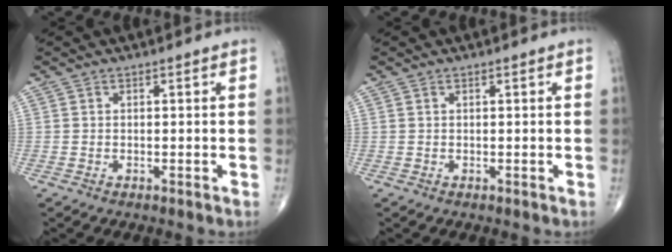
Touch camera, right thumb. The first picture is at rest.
{"total": 0.0}